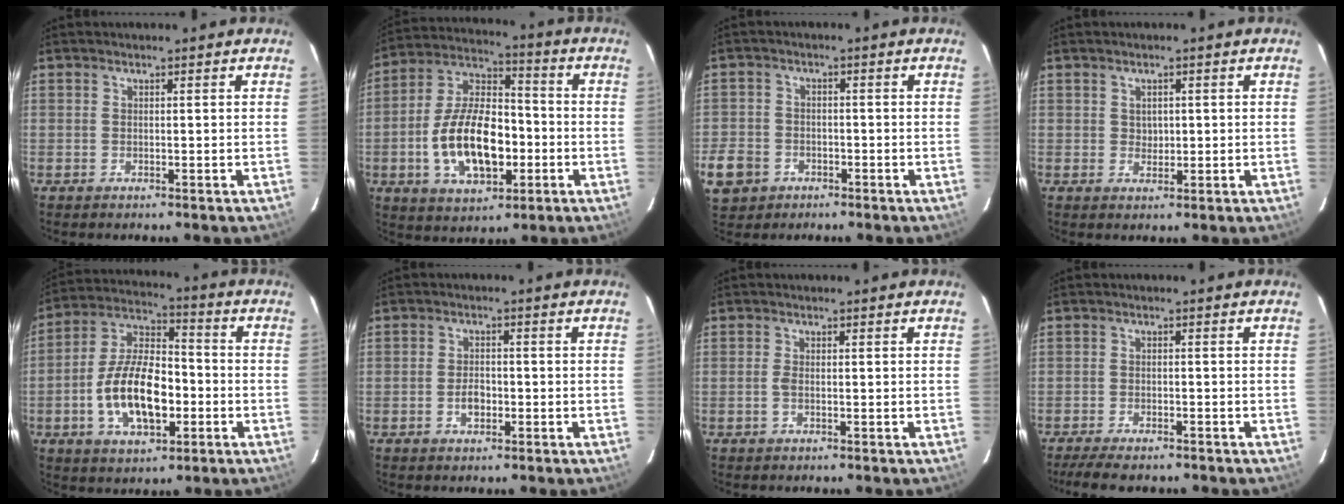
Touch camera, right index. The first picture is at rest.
{"total": 16.9, "force": [-4.0, 9.0, 13.8], "torque": [-0.273, 0.012, -0.061]}
{"total": 8.8, "force": [-4.0, 7.3, 3.1], "torque": [-0.100, 0.015, -0.061]}
{"total": 1.2, "force": [0.4, 1.0, 0.5], "torque": [-0.006, 0.004, 0.009]}
{"total": 15.4, "force": [-3.9, 7.7, 12.8], "torque": [-0.250, 0.012, -0.063]}
{"total": 3.9, "force": [-1.2, 2.3, 3.0], "torque": [-0.058, 0.002, -0.019]}
{"total": 1.3, "force": [-0.3, 0.5, 1.1], "torque": [-0.026, 0.000, -0.008]}
{"total": 7.2, "force": [-6.0, 1.8, 3.5], "torque": [-0.086, -0.020, -0.100]}